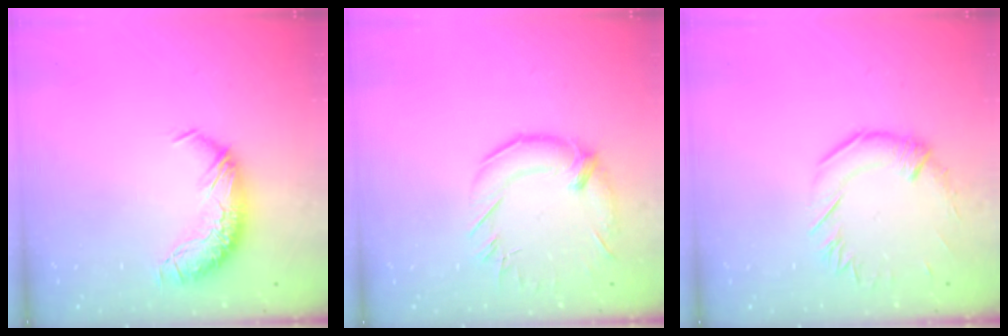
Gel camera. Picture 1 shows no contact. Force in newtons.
{"total": 1.5, "press": 0.3, "slide": 1.5}
{"total": 0.8, "press": 0.7, "slide": 0.4}